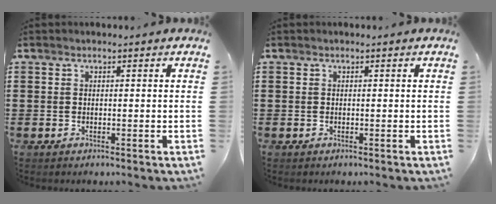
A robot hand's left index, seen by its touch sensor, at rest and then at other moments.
{"total": 0.0}